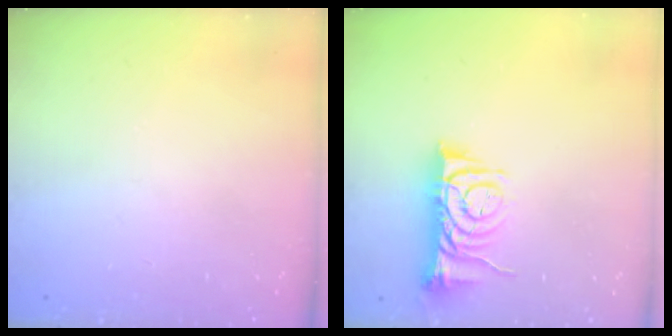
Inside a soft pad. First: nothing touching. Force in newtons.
{"total": 8.0, "press": 8.0, "slide": 0.1}